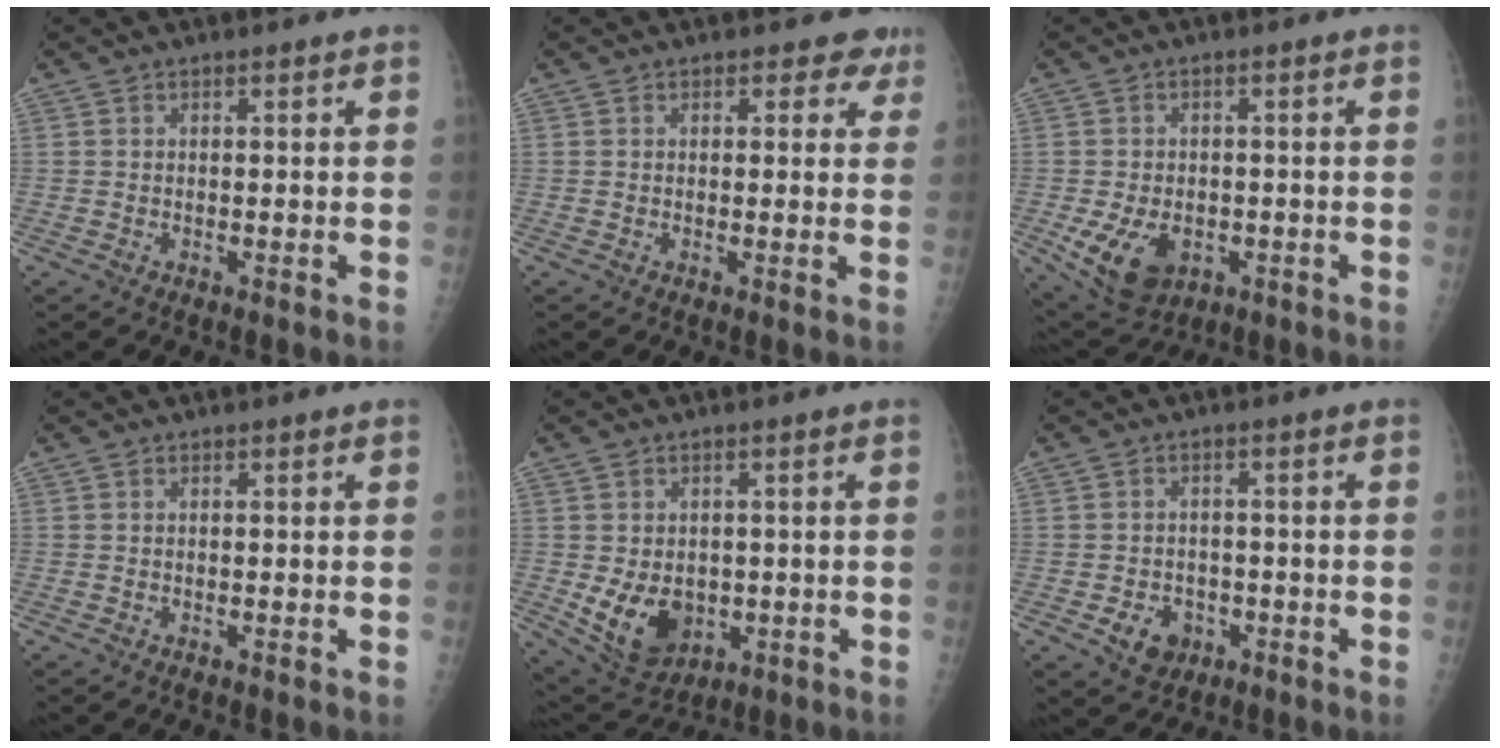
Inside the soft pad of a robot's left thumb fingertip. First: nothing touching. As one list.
[{"total": 3.3, "force": [2.3, 2.1, 1.1], "torque": [0.021, -0.009, 0.018]}, {"total": 9.4, "force": [-2.8, 6.6, 6.1], "torque": [-0.100, 0.002, -0.030]}, {"total": 0.0}, {"total": 9.6, "force": [-1.3, 7.2, 6.2], "torque": [-0.080, -0.010, 0.002]}, {"total": 5.1, "force": [-1.9, 4.1, 2.3], "torque": [-0.020, 0.010, -0.022]}]